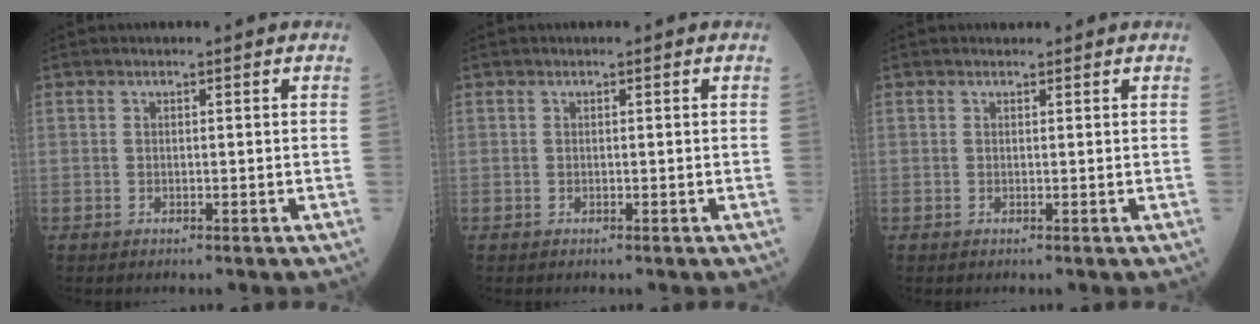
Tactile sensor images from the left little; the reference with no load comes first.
{"total": 0.0}
{"total": 0.6, "force": [0.5, 0.3, 0.0], "torque": [-0.010, 0.003, 0.009]}